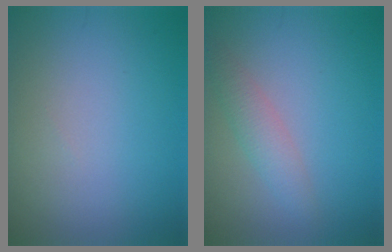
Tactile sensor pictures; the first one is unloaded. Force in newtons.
{"total": 2.2, "press": 2.2, "slide": 0.1}